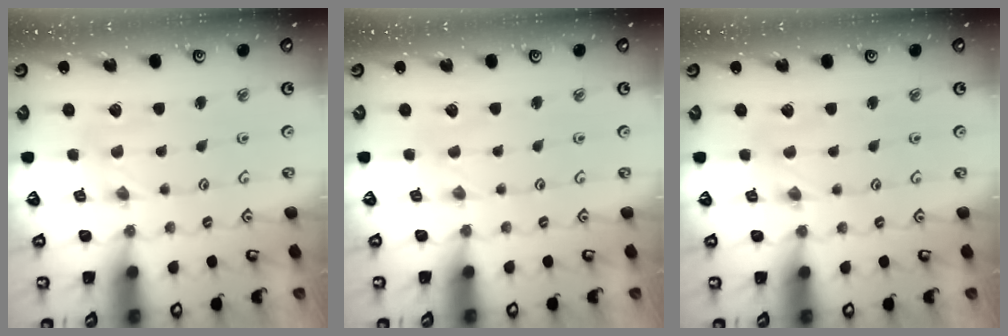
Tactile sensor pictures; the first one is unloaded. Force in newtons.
{"total": 0.0}
{"total": 0.6, "press": 0.6, "slide": 0.2}